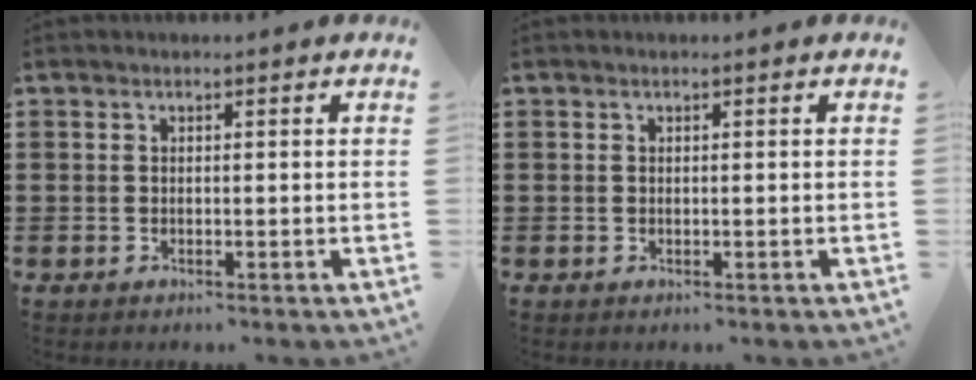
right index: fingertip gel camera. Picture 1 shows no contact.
{"total": 0.0}